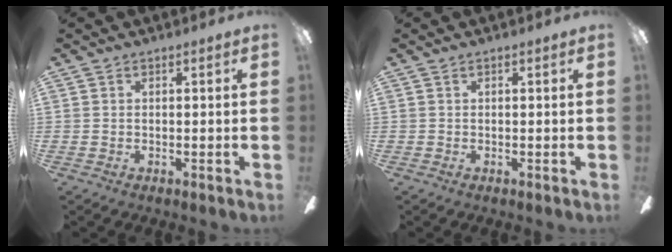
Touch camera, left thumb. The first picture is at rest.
{"total": 0.0}